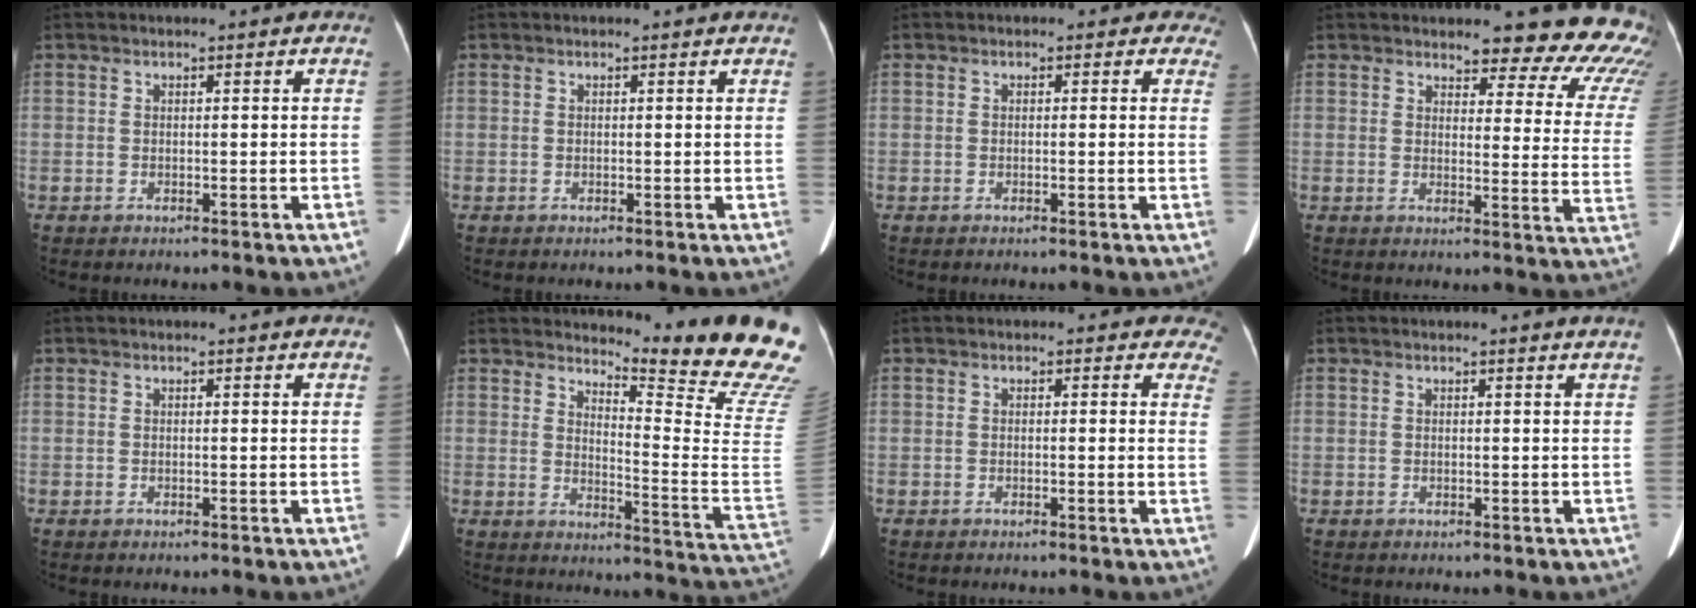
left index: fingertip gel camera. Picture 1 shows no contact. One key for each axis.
{"total": 1.1, "fx": 1.0, "fy": 0.3, "fz": 0.1, "tx": -0.016, "ty": 0.005, "tz": 0.005}
{"total": 2.2, "fx": 1.6, "fy": 1.5, "fz": 0.3, "tx": 0.020, "ty": -0.003, "tz": -0.008}
{"total": 17.3, "fx": 16.3, "fy": 4.1, "fz": 4.1, "tx": -0.011, "ty": -0.106, "tz": 0.149}
{"total": 1.9, "fx": 1.8, "fy": 0.3, "fz": 0.4, "tx": -0.014, "ty": 0.003, "tz": 0.010}
{"total": 19.8, "fx": 18.6, "fy": -0.4, "fz": 6.7, "tx": -0.102, "ty": -0.165, "tz": 0.211}
{"total": 4.4, "fx": 3.8, "fy": 2.0, "fz": 0.6, "tx": 0.028, "ty": -0.010, "tz": 0.005}
{"total": 1.8, "fx": 1.7, "fy": -0.3, "fz": 0.4, "tx": -0.014, "ty": -0.009, "tz": 0.011}